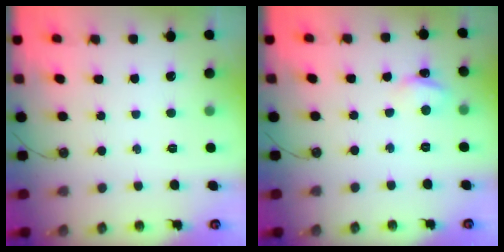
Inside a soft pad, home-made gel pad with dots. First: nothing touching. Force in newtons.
{"total": 3.4, "press": 3.4, "slide": 0.5}